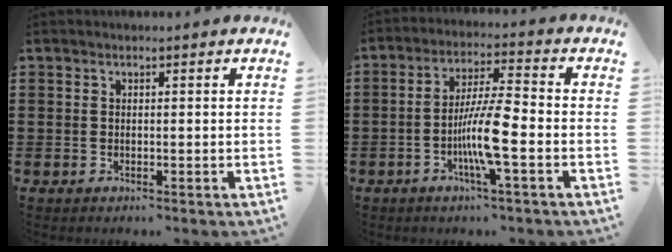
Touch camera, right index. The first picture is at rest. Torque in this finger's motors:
{"motor_torque": [2.14, 0.00, 0.57, 0.18]}